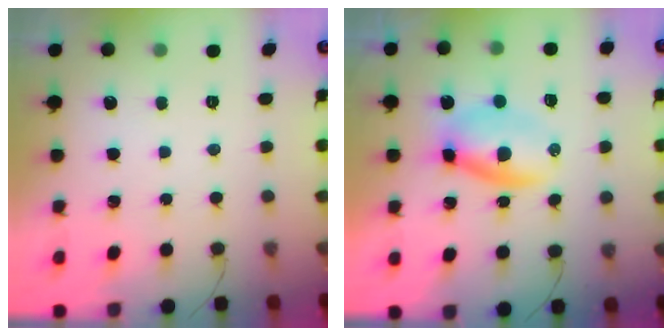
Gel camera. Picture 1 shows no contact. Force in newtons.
{"total": 5.1, "press": 5.0, "slide": 1.2}